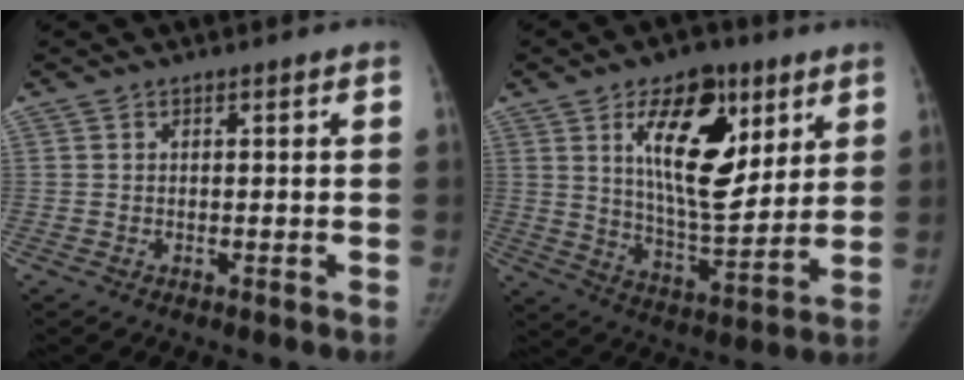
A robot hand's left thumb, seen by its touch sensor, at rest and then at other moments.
{"total": 18.6, "force": [7.7, 9.1, 14.3], "torque": [-0.175, -0.048, 0.132]}